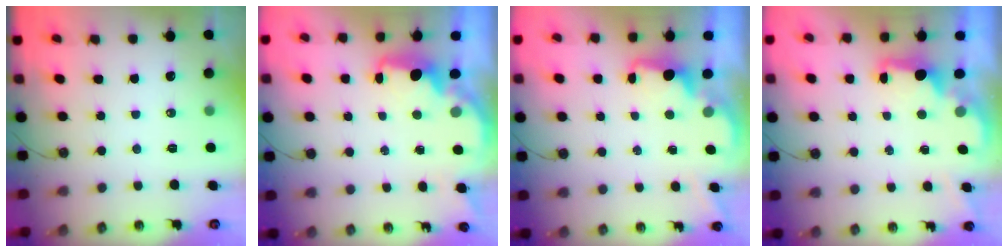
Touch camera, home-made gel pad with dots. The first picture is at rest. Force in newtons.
{"total": 3.3, "press": 3.3, "slide": 0.6}
{"total": 1.7, "press": 1.5, "slide": 0.7}
{"total": 1.8, "press": 1.6, "slide": 0.7}